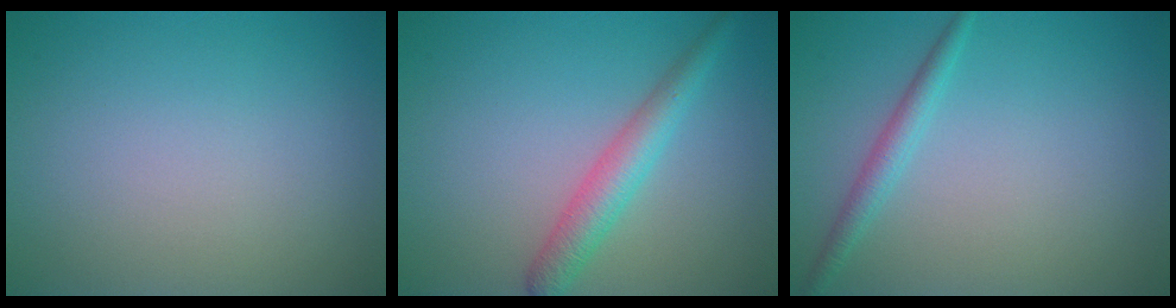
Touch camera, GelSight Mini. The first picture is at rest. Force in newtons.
{"total": 3.3, "press": 3.3, "slide": 0.1}
{"total": 1.8, "press": 1.8, "slide": 0.0}